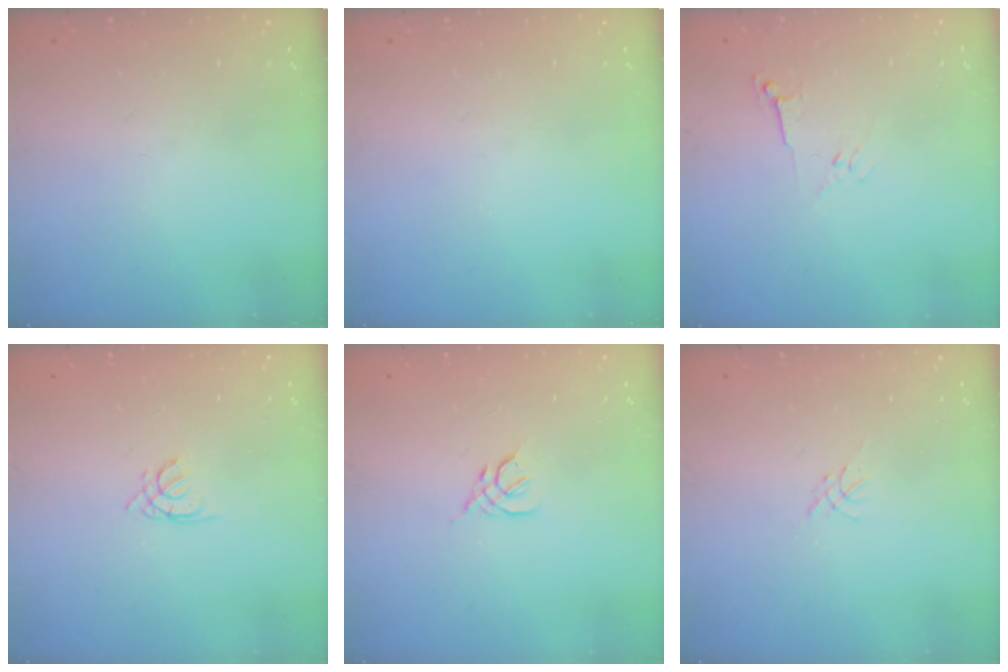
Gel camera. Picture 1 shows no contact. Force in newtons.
{"total": 0.0}
{"total": 3.0, "press": 2.9, "slide": 0.8}
{"total": 0.5, "press": 0.4, "slide": 0.3}
{"total": 2.2, "press": 2.1, "slide": 0.6}
{"total": 0.0}